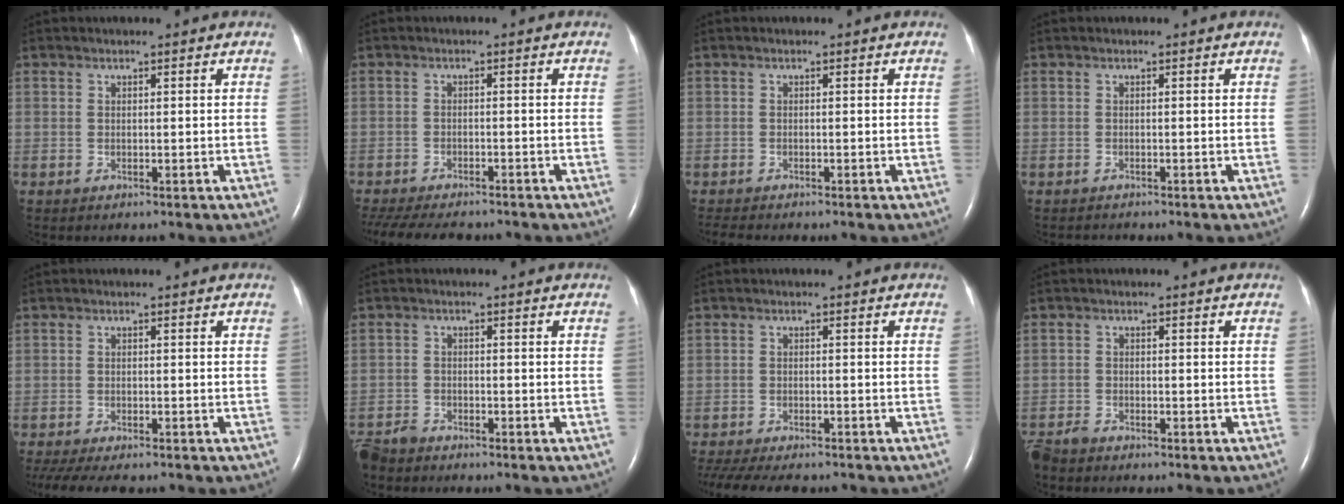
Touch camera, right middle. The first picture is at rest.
{"total": 13.8, "force": [-11.9, 3.9, 5.8], "torque": [-0.133, -0.015, -0.165]}
{"total": 3.2, "force": [-2.9, 0.5, 1.4], "torque": [-0.023, -0.008, -0.041]}
{"total": 0.8, "force": [-0.8, 0.0, -0.1], "torque": [-0.005, -0.005, -0.011]}
{"total": 10.4, "force": [-8.7, 2.7, 5.1], "torque": [-0.090, -0.009, -0.124]}
{"total": 4.0, "force": [-3.8, 1.1, 0.6], "torque": [-0.013, -0.010, -0.074]}
{"total": 13.1, "force": [-11.1, 3.6, 5.9], "torque": [-0.126, -0.014, -0.154]}
{"total": 3.3, "force": [-3.1, 0.7, 0.8], "torque": [-0.015, -0.010, -0.057]}